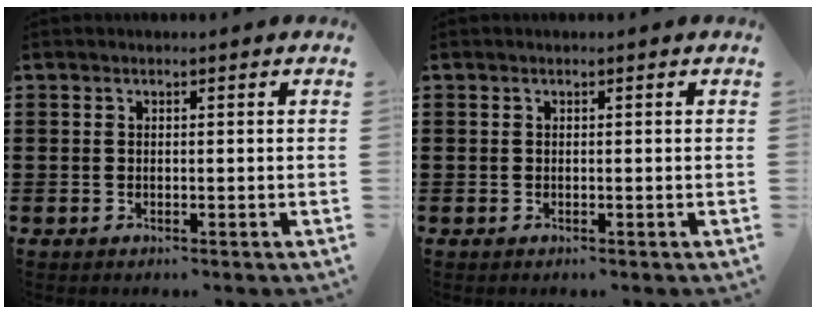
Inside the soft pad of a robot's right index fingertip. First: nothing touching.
{"total": 0.0}